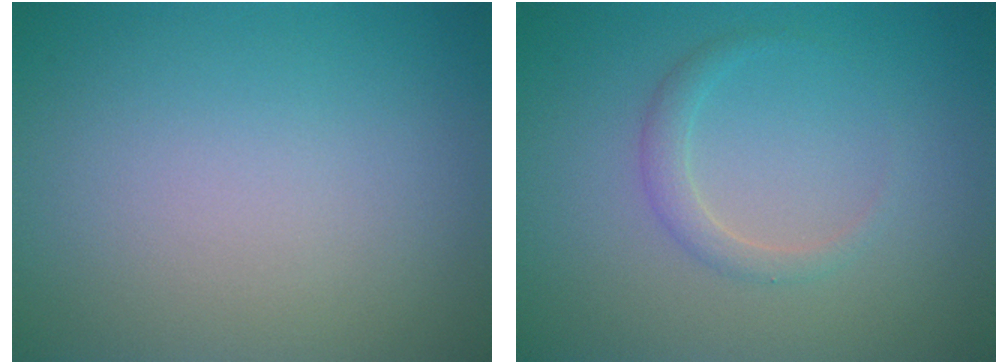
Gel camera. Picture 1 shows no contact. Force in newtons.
{"total": 1.5, "press": 1.5, "slide": 0.1}